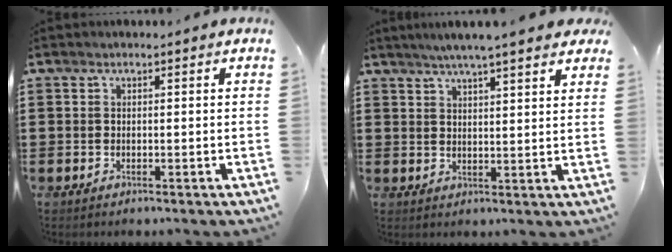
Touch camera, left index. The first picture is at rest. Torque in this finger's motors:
{"motor_torque": [2.14, 0.00, 0.24, -0.02]}